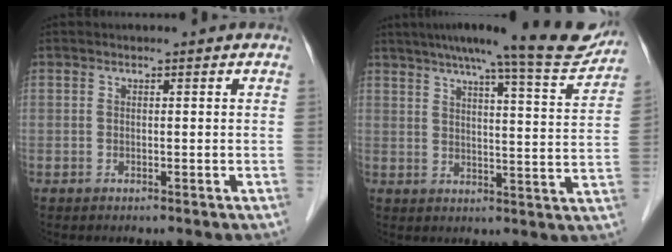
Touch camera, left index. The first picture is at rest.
{"total": 15.3, "force": [13.6, 0.8, 7.0], "torque": [-0.093, -0.019, 0.169]}